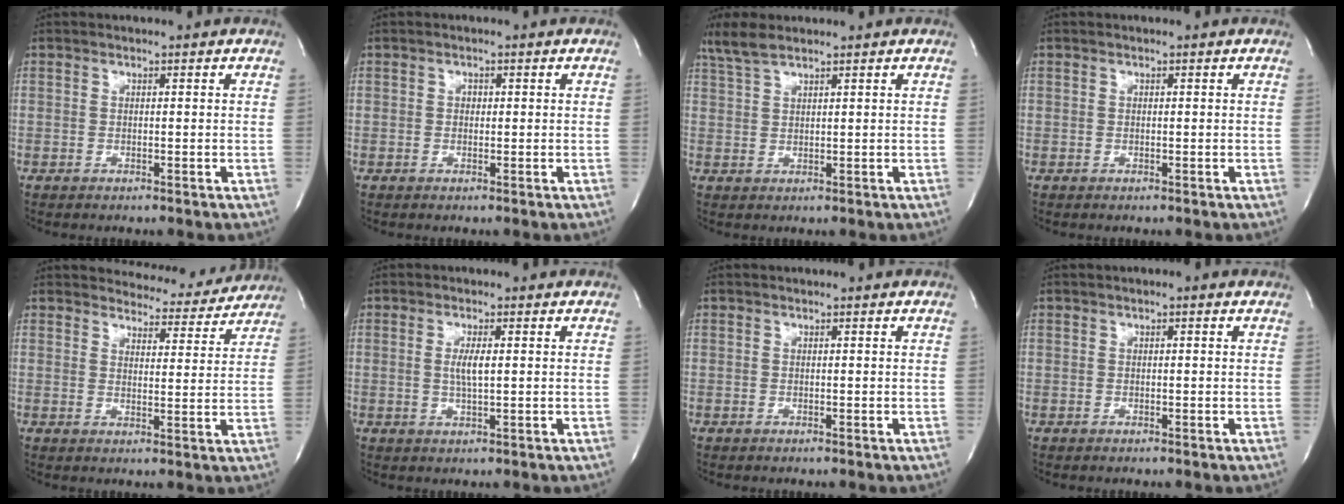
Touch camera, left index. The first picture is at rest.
{"total": 0.8, "force": [0.1, 0.7, 0.5], "torque": [-0.008, 0.002, -0.001]}
{"total": 3.9, "force": [3.3, 0.4, 2.1], "torque": [-0.056, 0.013, 0.074]}
{"total": 0.0}
{"total": 9.2, "force": [8.9, 2.2, 0.3], "torque": [0.010, -0.013, 0.100]}
{"total": 3.0, "force": [0.3, 0.4, 2.9], "torque": [-0.059, -0.004, 0.005]}
{"total": 0.0}
{"total": 0.7, "force": [0.3, 0.3, 0.6], "torque": [-0.008, 0.009, 0.000]}